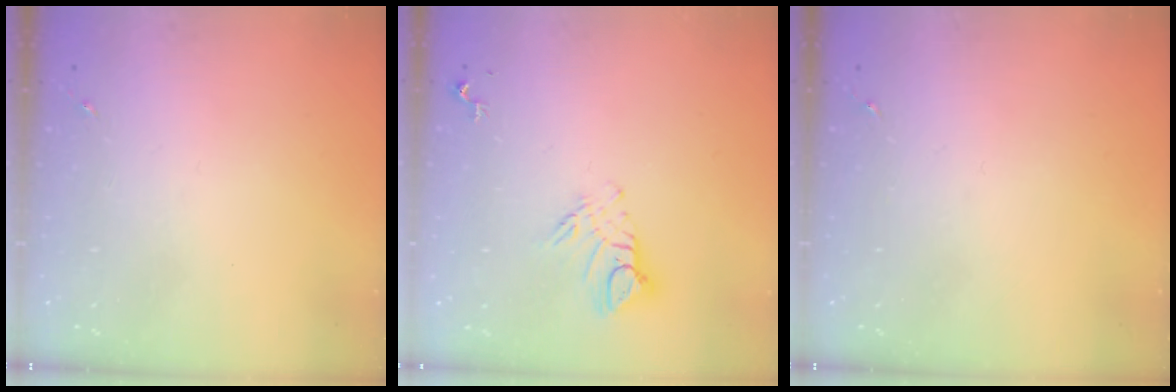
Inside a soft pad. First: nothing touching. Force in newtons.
{"total": 8.7, "press": 8.6, "slide": 0.9}
{"total": 0.0}